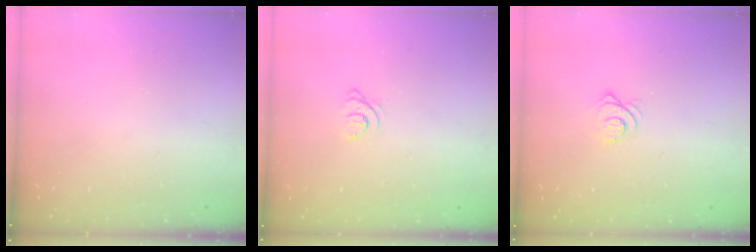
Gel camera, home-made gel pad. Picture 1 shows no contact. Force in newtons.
{"total": 4.1, "press": 4.1, "slide": 0.4}
{"total": 3.3, "press": 3.3, "slide": 0.2}